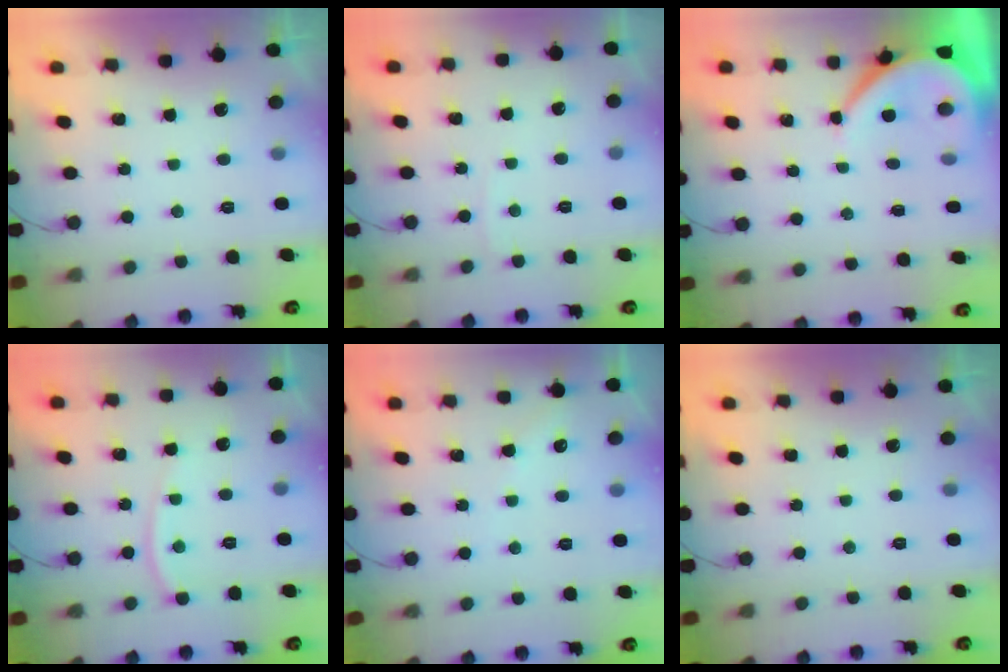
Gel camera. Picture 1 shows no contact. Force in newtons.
{"total": 2.2, "press": 2.2, "slide": 0.2}
{"total": 5.8, "press": 5.7, "slide": 1.0}
{"total": 6.6, "press": 6.6, "slide": 0.9}
{"total": 3.0, "press": 3.0, "slide": 0.4}
{"total": 0.0}